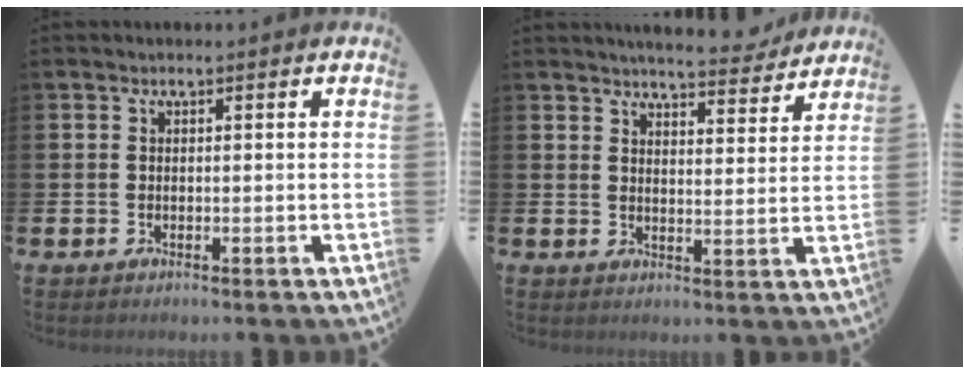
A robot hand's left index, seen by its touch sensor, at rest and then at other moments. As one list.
[{"total": 5.0, "force": [4.9, 0.4, 0.8], "torque": [-0.021, -0.031, 0.086]}]